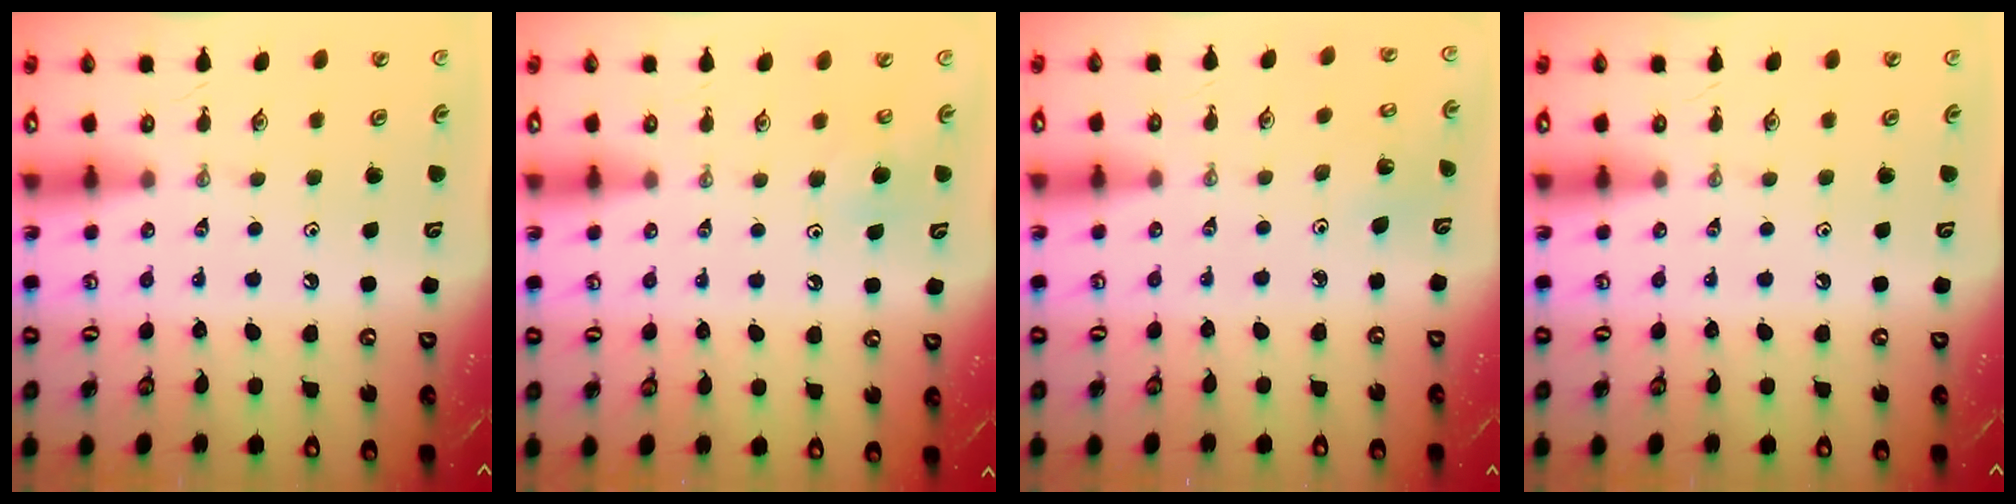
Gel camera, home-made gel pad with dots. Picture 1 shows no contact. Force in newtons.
{"total": 5.3, "press": 5.3, "slide": 0.5}
{"total": 1.8, "press": 1.8, "slide": 0.1}
{"total": 0.0}